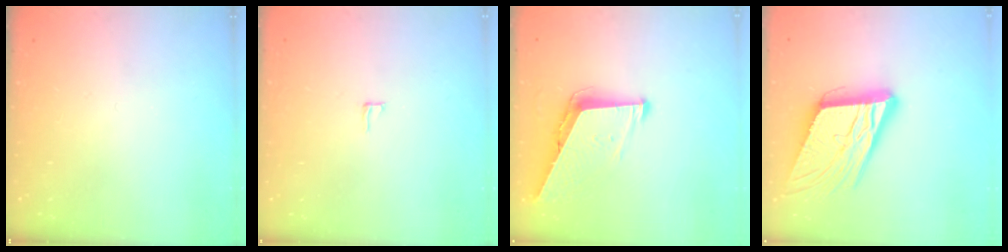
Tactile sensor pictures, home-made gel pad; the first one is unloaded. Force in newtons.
{"total": 3.1, "press": 3.1, "slide": 0.2}
{"total": 7.8, "press": 7.8, "slide": 0.9}
{"total": 17.9, "press": 17.6, "slide": 3.3}